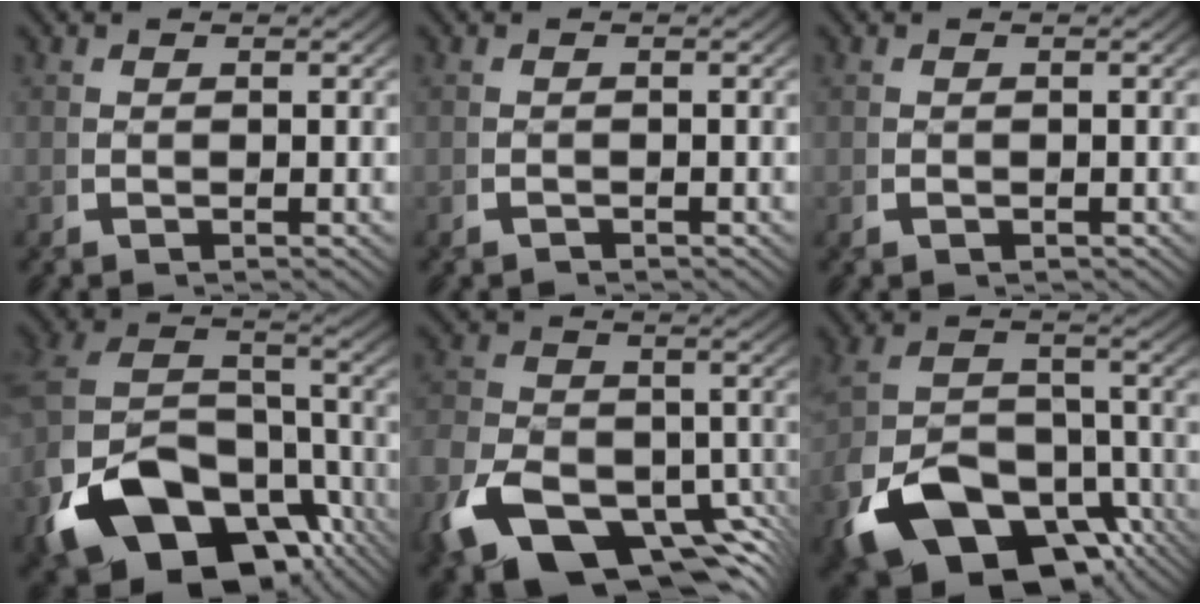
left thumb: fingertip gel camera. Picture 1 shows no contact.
{"total": 0.8, "force": [-0.8, 0.0, 0.0], "torque": [-0.001, -0.006, -0.011]}
{"total": 0.6, "force": [-0.4, 0.3, 0.4], "torque": [-0.008, -0.003, -0.004]}
{"total": 17.0, "force": [-6.9, 11.1, 10.9], "torque": [-0.240, -0.068, -0.086]}
{"total": 15.5, "force": [-8.7, 9.7, 8.4], "torque": [-0.159, -0.060, -0.127]}
{"total": 13.5, "force": [-6.9, 8.1, 8.3], "torque": [-0.173, -0.060, -0.089]}